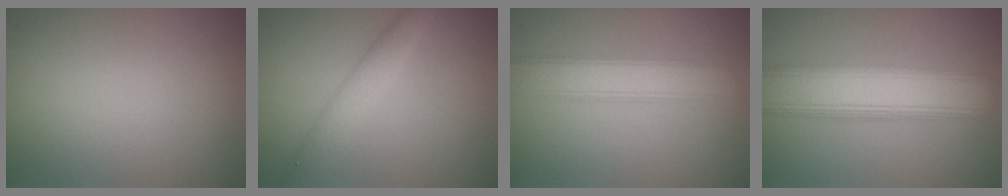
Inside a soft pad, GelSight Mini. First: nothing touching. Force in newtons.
{"total": 2.8, "press": 2.8, "slide": 0.0}
{"total": 4.6, "press": 4.6, "slide": 0.1}
{"total": 9.2, "press": 9.2, "slide": 0.3}